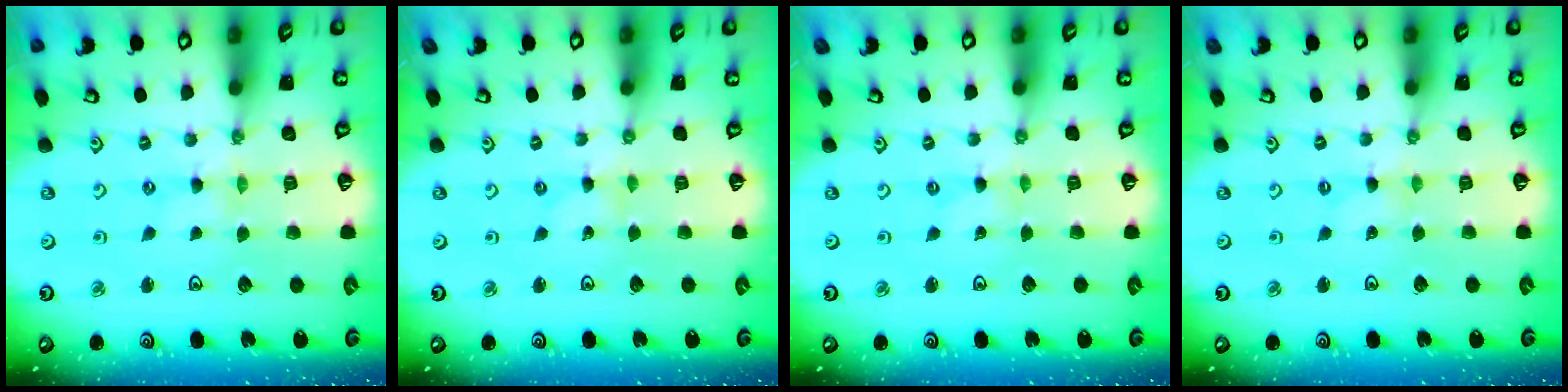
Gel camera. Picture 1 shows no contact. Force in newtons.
{"total": 0.0}
{"total": 0.0}
{"total": 0.0}